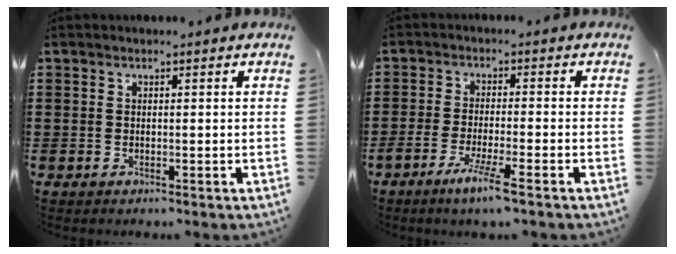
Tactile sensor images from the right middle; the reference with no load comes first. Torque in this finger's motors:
{"motor_torque": [1.25, -0.56, 0.36, 0.13]}